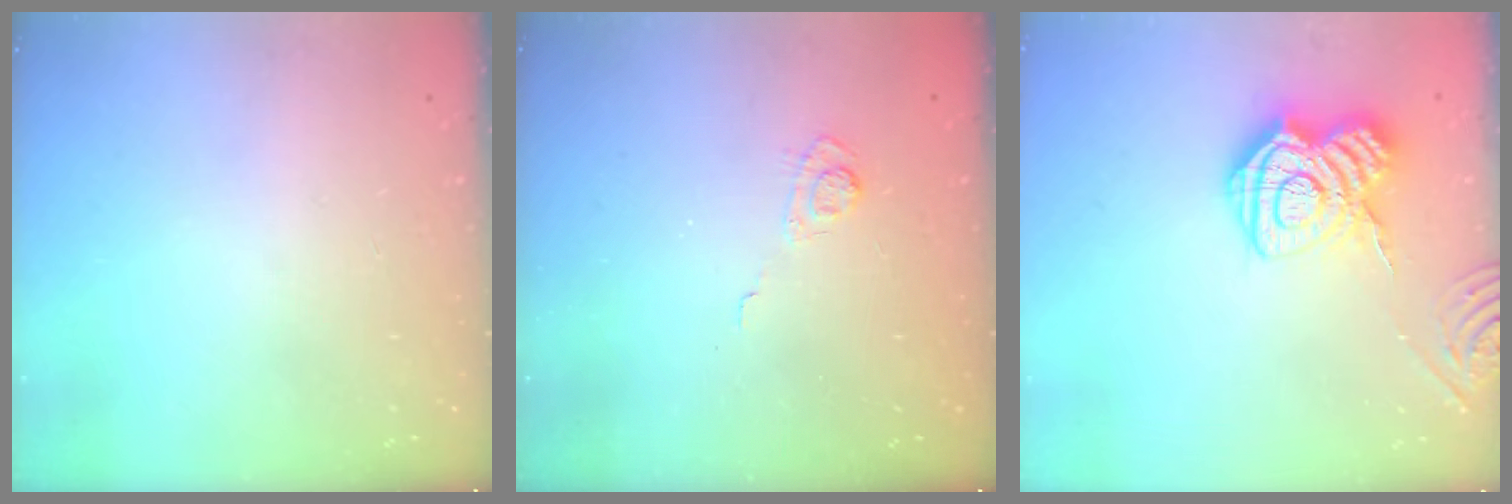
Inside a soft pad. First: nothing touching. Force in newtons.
{"total": 3.8, "press": 3.5, "slide": 1.6}
{"total": 13.3, "press": 13.3, "slide": 0.8}